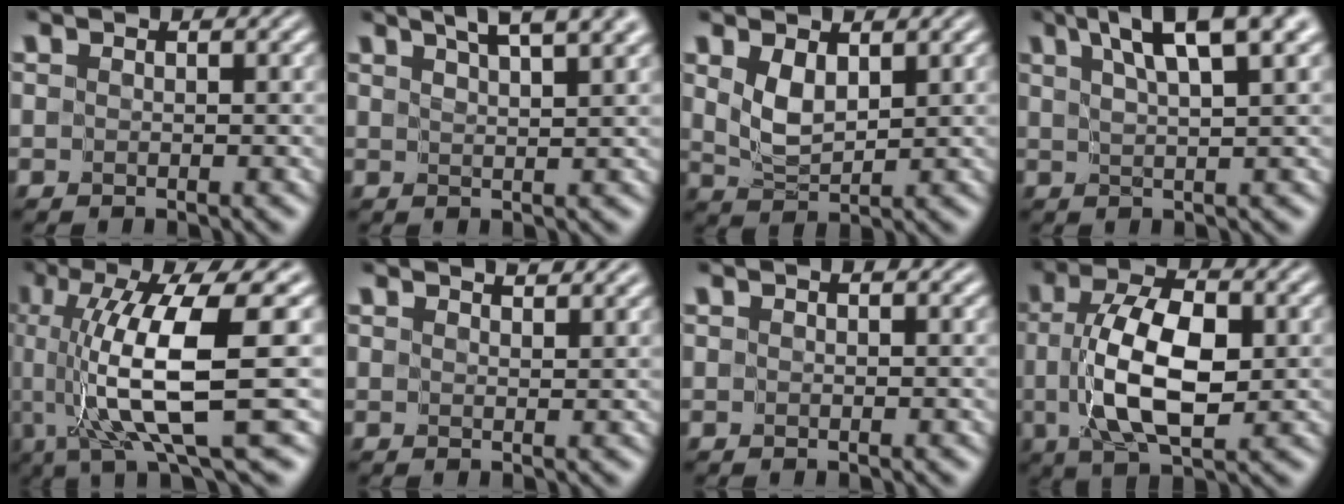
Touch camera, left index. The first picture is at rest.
{"total": 6.7, "force": [4.7, 1.8, 4.5], "torque": [-0.037, 0.033, 0.042]}
{"total": 2.2, "force": [0.8, 1.1, 1.7], "torque": [-0.044, -0.004, 0.028]}
{"total": 6.9, "force": [4.0, 1.3, 5.5], "torque": [-0.070, 0.022, 0.062]}
{"total": 10.4, "force": [-0.6, 2.0, 10.1], "torque": [-0.167, -0.002, -0.003]}
{"total": 3.0, "force": [2.6, 0.7, 1.3], "torque": [-0.002, 0.017, 0.014]}
{"total": 0.7, "force": [0.3, 0.2, 0.6], "torque": [-0.002, -0.001, 0.007]}
{"total": 8.2, "force": [-0.4, 3.7, 7.3], "torque": [-0.135, 0.004, -0.007]}